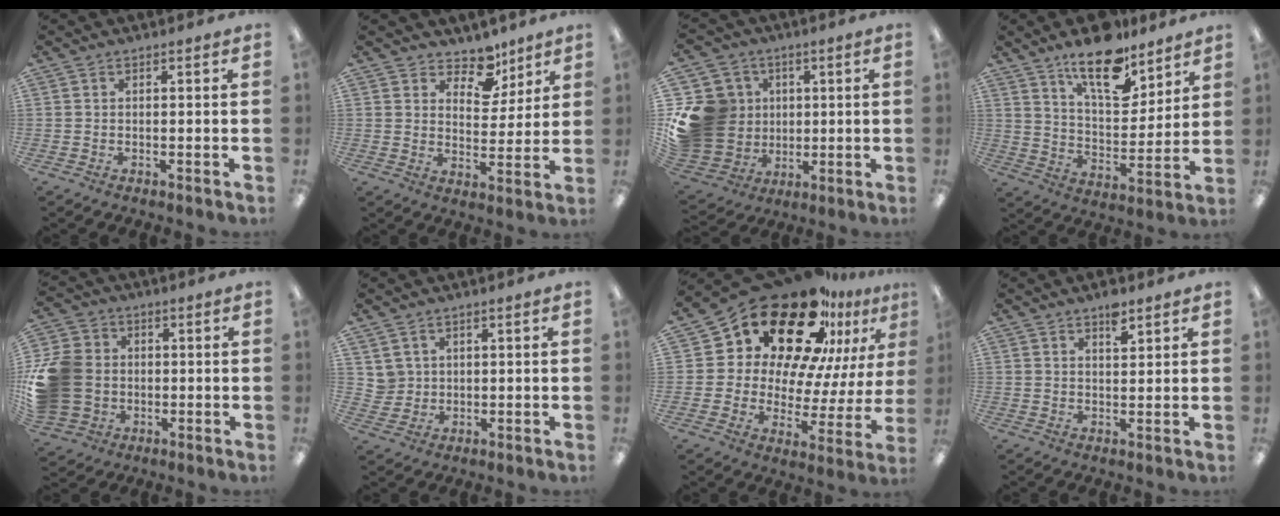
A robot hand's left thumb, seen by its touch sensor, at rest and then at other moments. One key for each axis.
{"total": 9.1, "fx": 6.7, "fy": 5.3, "fz": 3.0, "tx": -0.039, "ty": -0.045, "tz": 0.120}
{"total": 20.5, "fx": 1.7, "fy": 18.3, "fz": 9.0, "tx": -0.195, "ty": 0.004, "tz": 0.066}
{"total": 16.2, "fx": 12.0, "fy": 6.3, "fz": 8.7, "tx": -0.138, "ty": -0.070, "tz": 0.207}
{"total": 15.5, "fx": -0.5, "fy": 13.2, "fz": 8.1, "tx": -0.177, "ty": 0.020, "tz": -0.002}
{"total": 3.9, "fx": 2.1, "fy": 3.2, "fz": -0.3, "tx": -0.003, "ty": -0.003, "tz": 0.040}
{"total": 25.3, "fx": 18.2, "fy": 12.6, "fz": 12.3, "tx": -0.207, "ty": -0.134, "tz": 0.319}
{"total": 4.1, "fx": 3.0, "fy": 1.6, "fz": 2.2, "tx": -0.018, "ty": -0.020, "tz": 0.047}